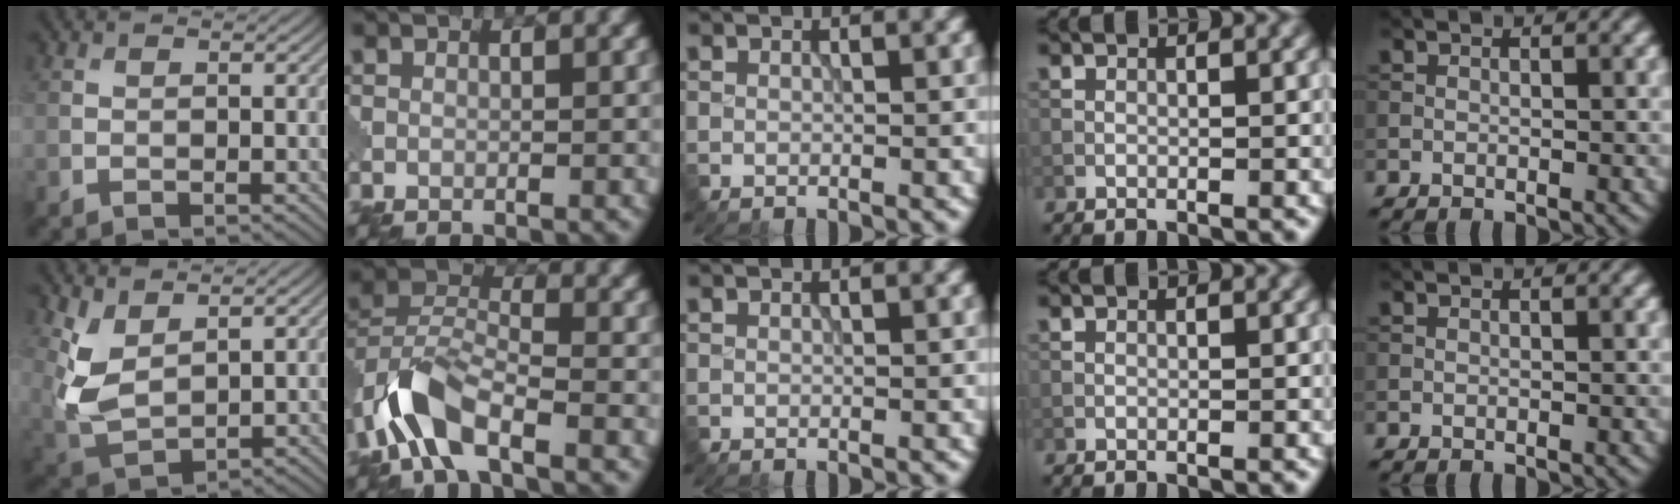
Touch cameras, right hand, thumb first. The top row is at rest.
{"thumb": {"total": 6.1, "force": [2.6, 3.3, 4.4], "torque": [-0.115, -0.012, 0.059]}, "index": {"total": 7.0, "force": [-3.9, 3.0, 4.9], "torque": [-0.096, 0.003, -0.086]}}